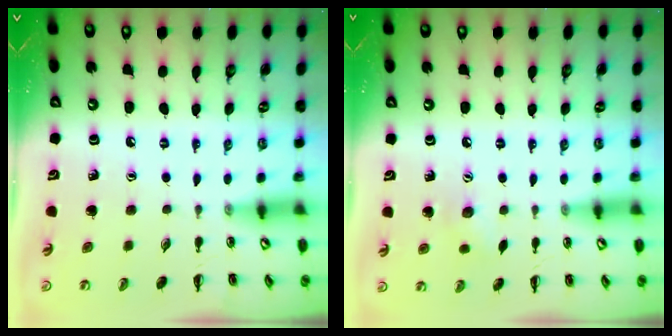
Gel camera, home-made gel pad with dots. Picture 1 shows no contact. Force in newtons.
{"total": 6.2, "press": 6.0, "slide": 1.6}